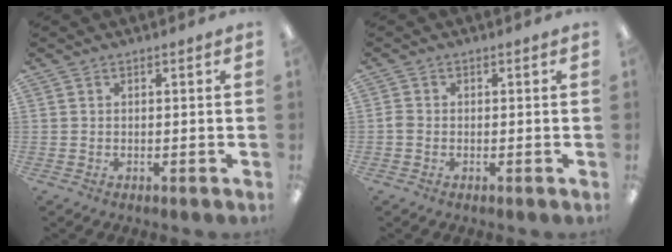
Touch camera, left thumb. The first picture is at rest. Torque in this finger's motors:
{"motor_torque": [-0.19, 0.19, 0.05, -0.22, 0.02]}